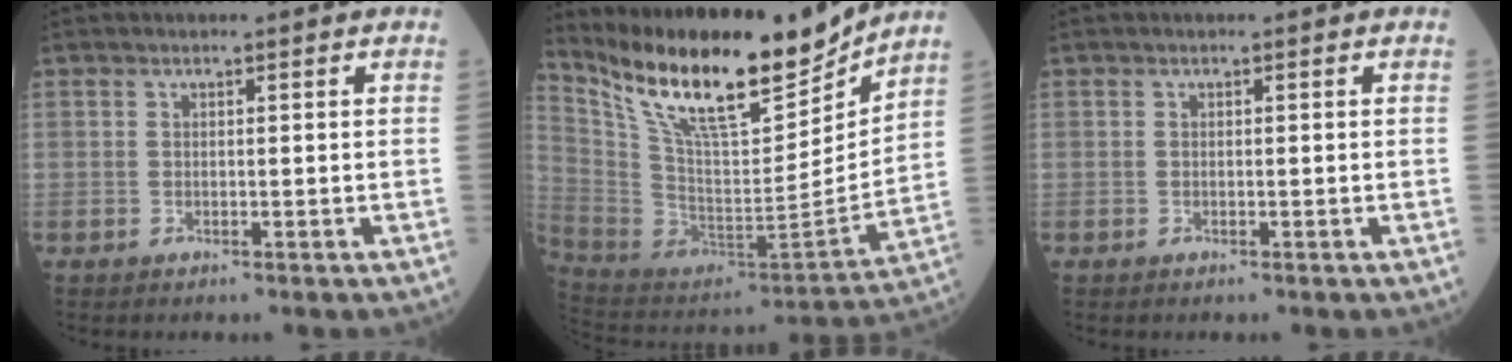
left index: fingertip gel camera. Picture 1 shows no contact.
{"total": 21.4, "force": [16.6, 4.7, 12.6], "torque": [-0.222, -0.010, 0.300]}
{"total": 0.0}